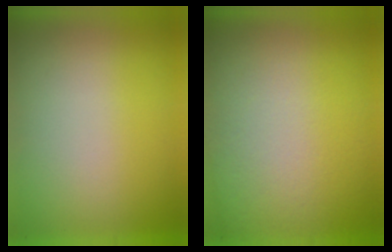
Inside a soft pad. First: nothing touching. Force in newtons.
{"total": 3.2}